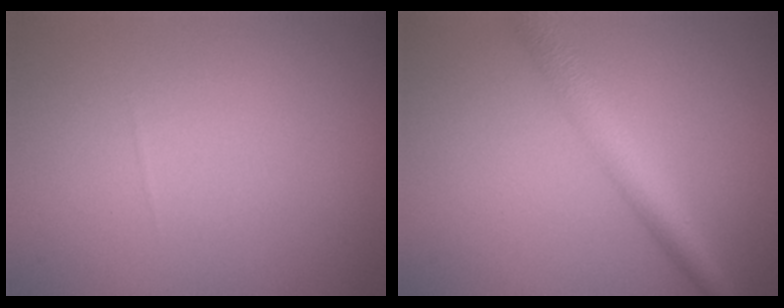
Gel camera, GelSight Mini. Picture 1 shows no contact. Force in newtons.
{"total": 3.8, "press": 3.8, "slide": 0.1}